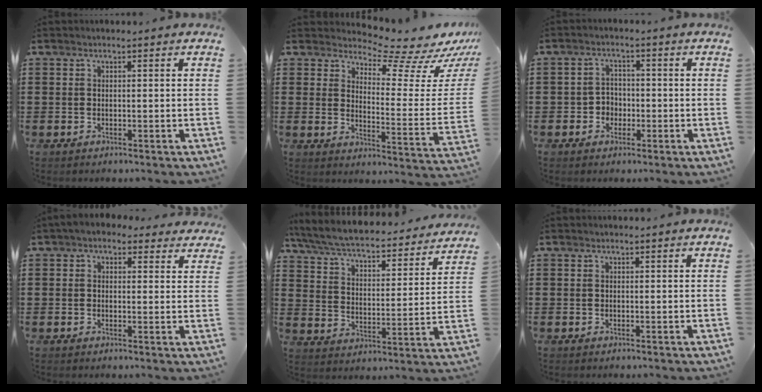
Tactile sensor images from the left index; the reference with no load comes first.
{"total": 9.6, "force": [8.5, 1.5, 4.2], "torque": [-0.078, -0.077, 0.142]}
{"total": 2.8, "force": [-1.3, 2.4, 0.8], "torque": [-0.024, 0.006, -0.029]}
{"total": 2.4, "force": [1.6, 1.5, 1.0], "torque": [-0.019, 0.000, 0.025]}
{"total": 5.9, "force": [5.6, 0.3, 2.0], "torque": [-0.065, -0.044, 0.091]}
{"total": 0.0}